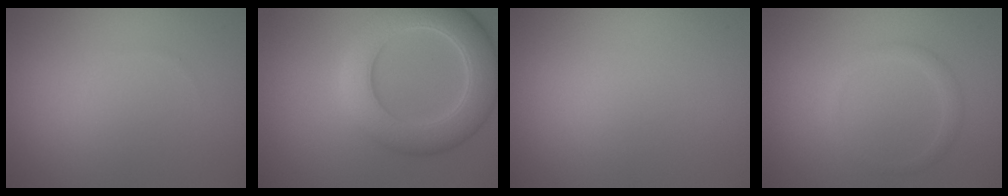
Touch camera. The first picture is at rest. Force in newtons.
{"total": 7.3, "press": 7.3, "slide": 0.2}
{"total": 0.0}
{"total": 1.2, "press": 1.1, "slide": 0.1}